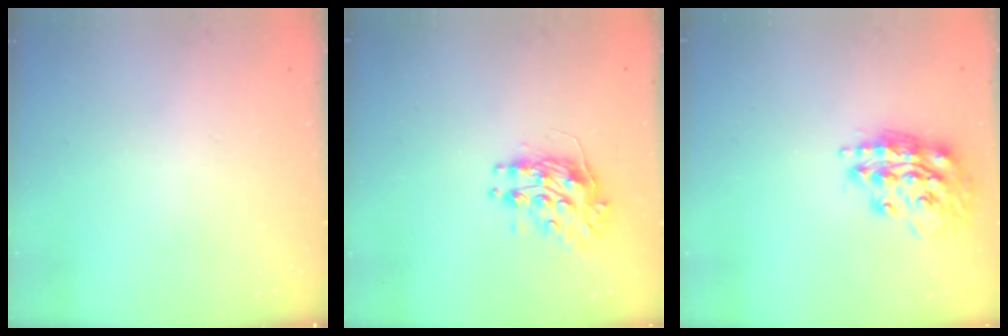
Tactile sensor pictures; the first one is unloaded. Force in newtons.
{"total": 9.8, "press": 9.8, "slide": 0.7}
{"total": 16.2, "press": 16.2, "slide": 1.5}